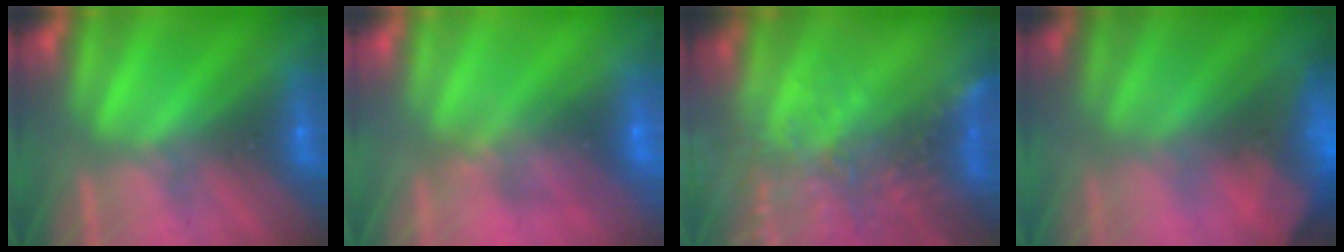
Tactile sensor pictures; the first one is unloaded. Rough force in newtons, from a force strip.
{"total": 10.2}
{"total": 9.0}
{"total": 8.4}